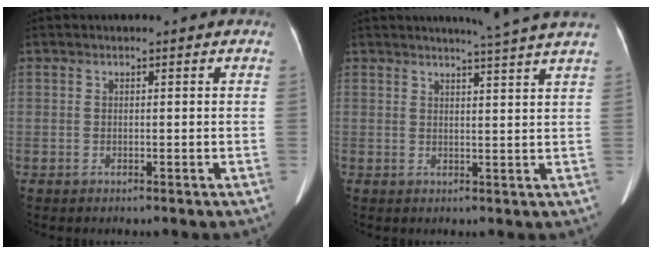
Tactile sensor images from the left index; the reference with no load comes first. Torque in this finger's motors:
{"motor_torque": [0.28, -0.88, -0.08, 0.04]}